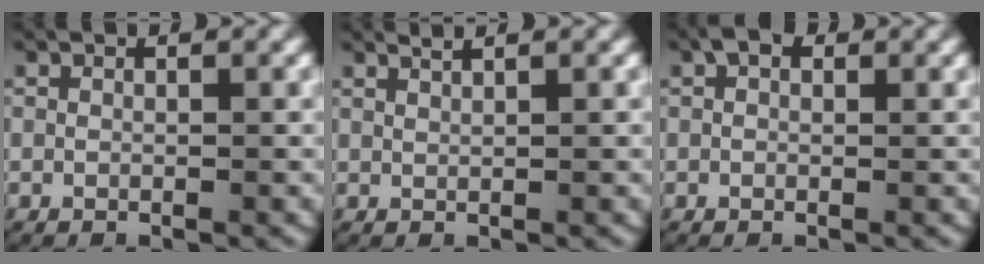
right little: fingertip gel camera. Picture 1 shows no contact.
{"total": 1.1, "force": [1.0, -0.2, 0.3], "torque": [-0.012, -0.005, 0.024]}
{"total": 1.0, "force": [0.8, 0.2, 0.6], "torque": [-0.008, 0.001, 0.012]}